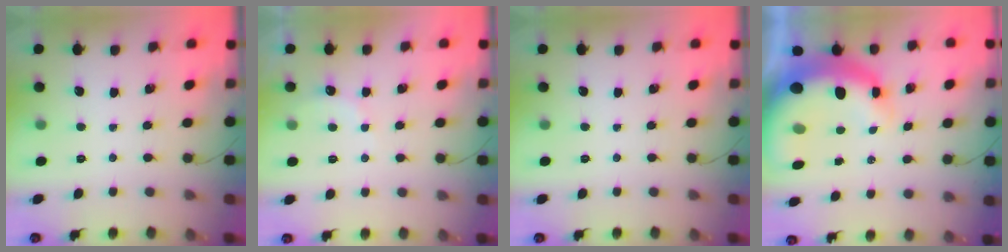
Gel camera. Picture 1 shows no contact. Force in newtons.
{"total": 5.3, "press": 5.2, "slide": 1.2}
{"total": 0.0}
{"total": 14.2, "press": 13.8, "slide": 3.2}